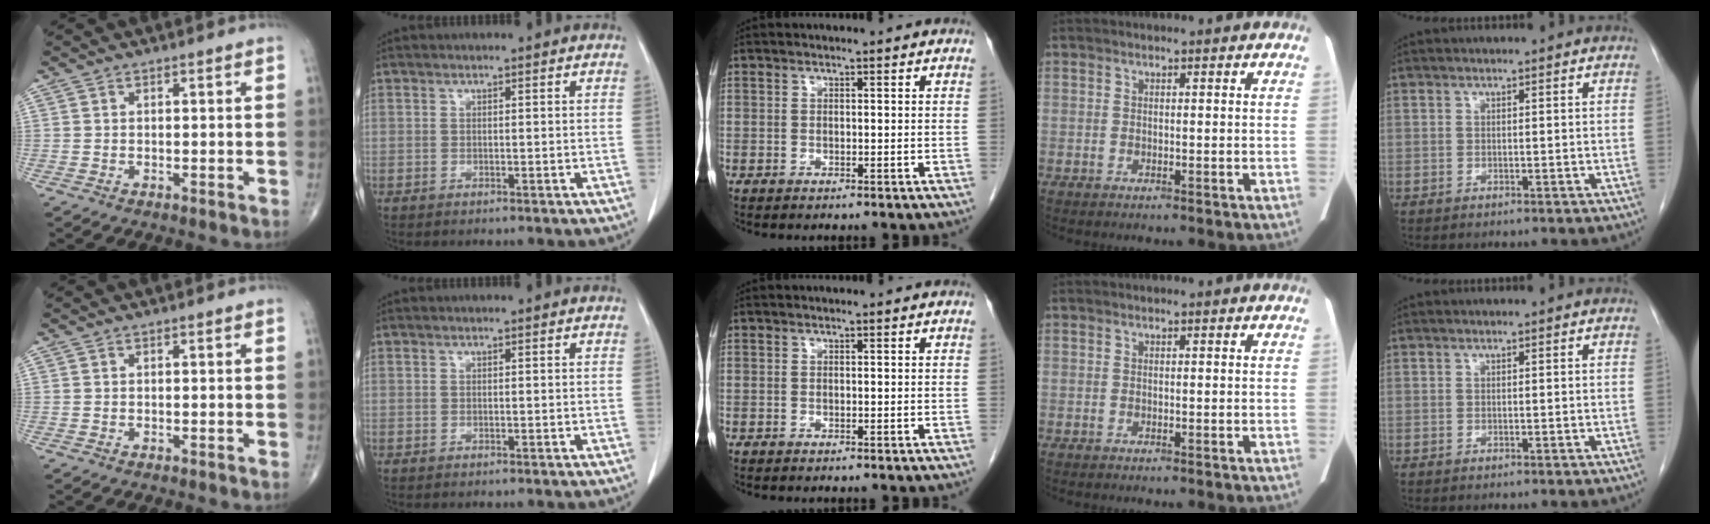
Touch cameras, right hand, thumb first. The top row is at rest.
{}